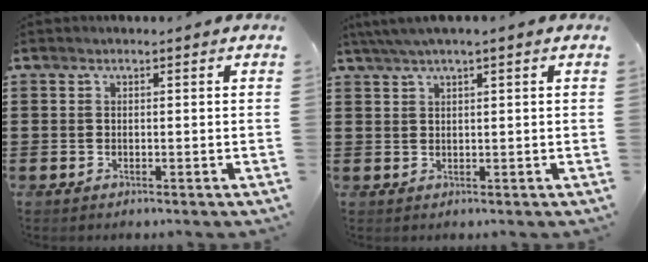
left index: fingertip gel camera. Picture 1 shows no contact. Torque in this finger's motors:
{"motor_torque": [2.14, 0.00, 0.64, 0.08]}